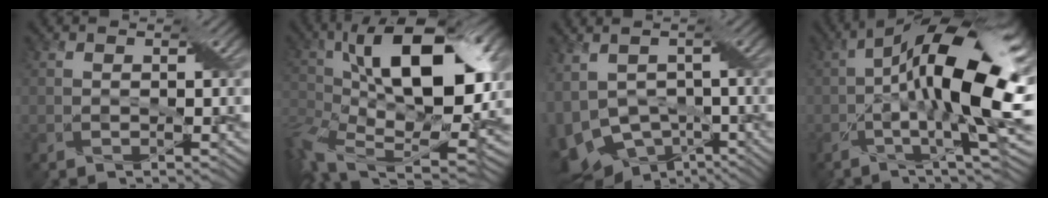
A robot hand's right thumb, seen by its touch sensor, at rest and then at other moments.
{"total": 18.3, "force": [1.4, 9.5, 15.6], "torque": [-0.313, -0.007, 0.024]}
{"total": 10.4, "force": [-2.0, 7.5, 6.9], "torque": [-0.158, -0.033, -0.018]}
{"total": 17.6, "force": [-0.1, 5.6, 16.7], "torque": [-0.280, 0.016, -0.012]}